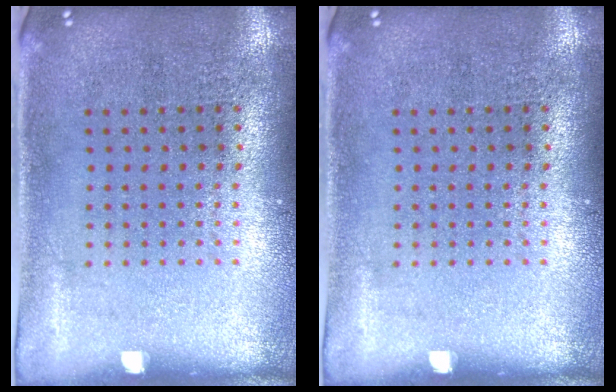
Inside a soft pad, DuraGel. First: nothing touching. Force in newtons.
{"total": 0.0}